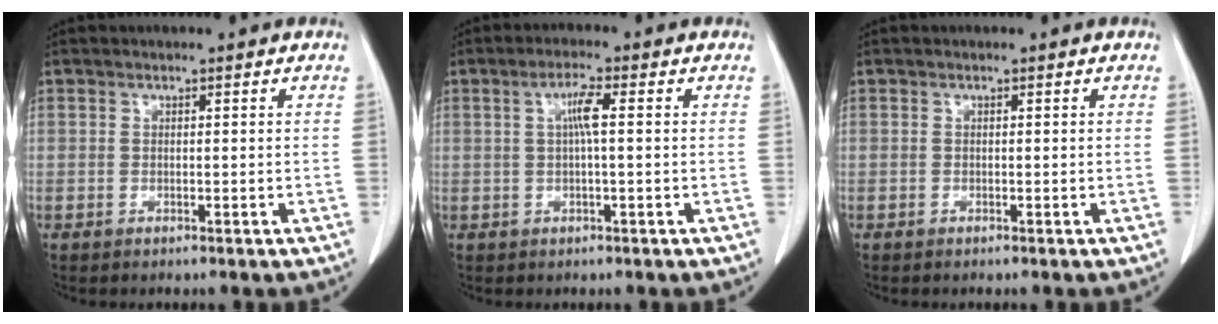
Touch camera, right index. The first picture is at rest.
{"total": 3.3, "force": [0.5, 0.3, 3.3], "torque": [-0.062, 0.006, 0.009]}
{"total": 0.0}